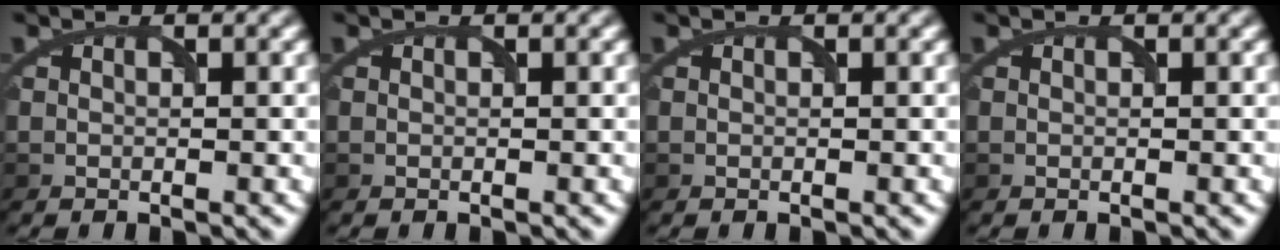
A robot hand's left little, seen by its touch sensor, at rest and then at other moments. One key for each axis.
{"total": 0.0}
{"total": 0.0}
{"total": 0.0}